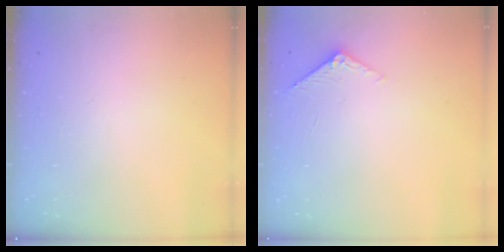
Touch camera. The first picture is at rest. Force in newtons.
{"total": 5.0, "press": 4.9, "slide": 0.5}